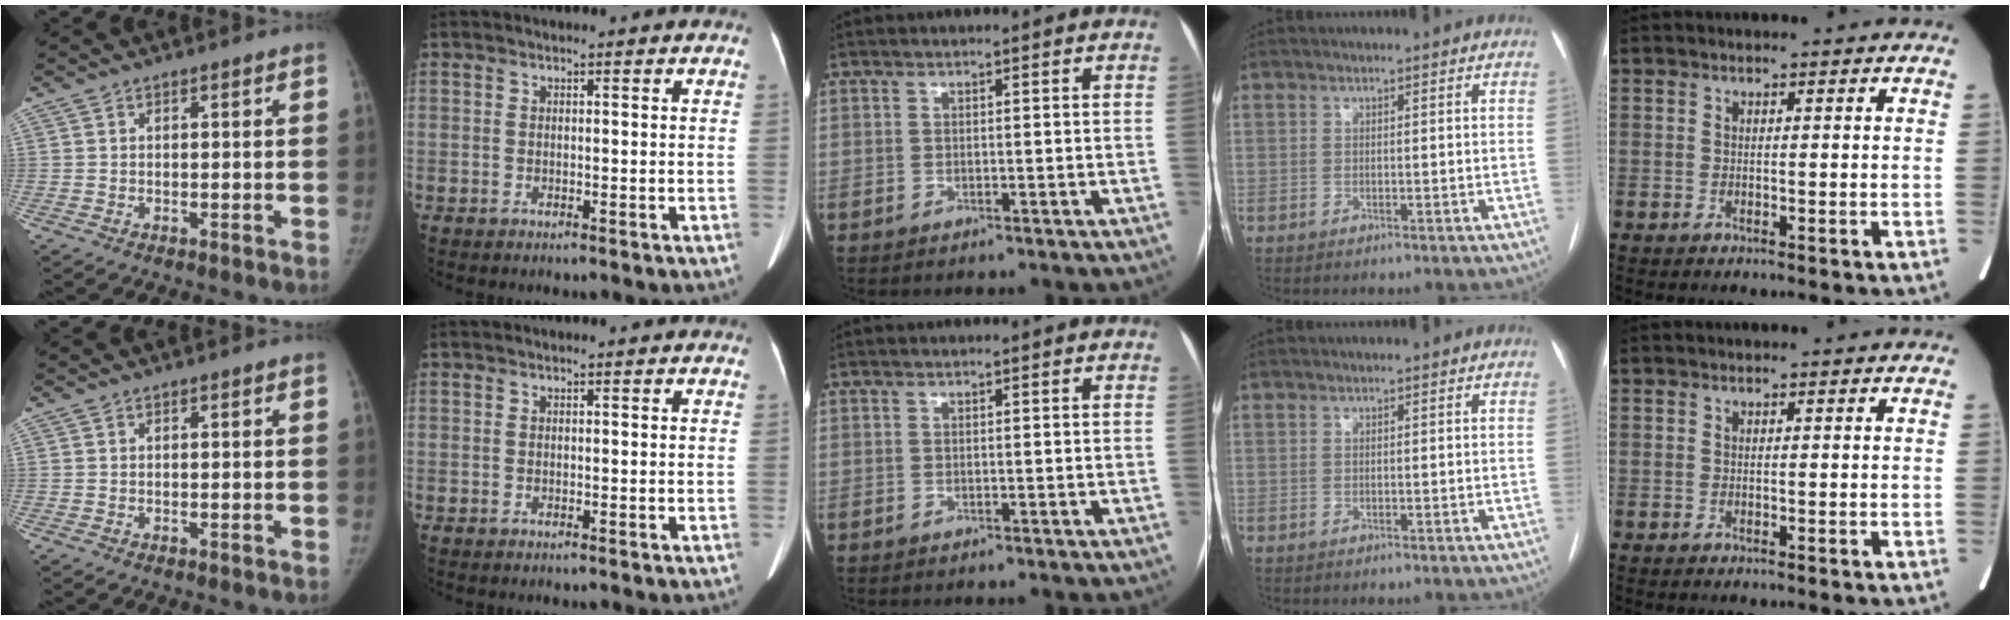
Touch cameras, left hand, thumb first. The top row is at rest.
{}